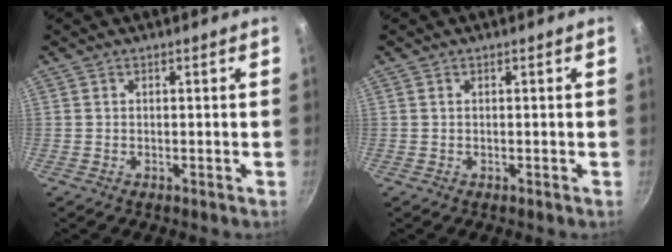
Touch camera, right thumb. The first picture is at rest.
{"total": 0.0}